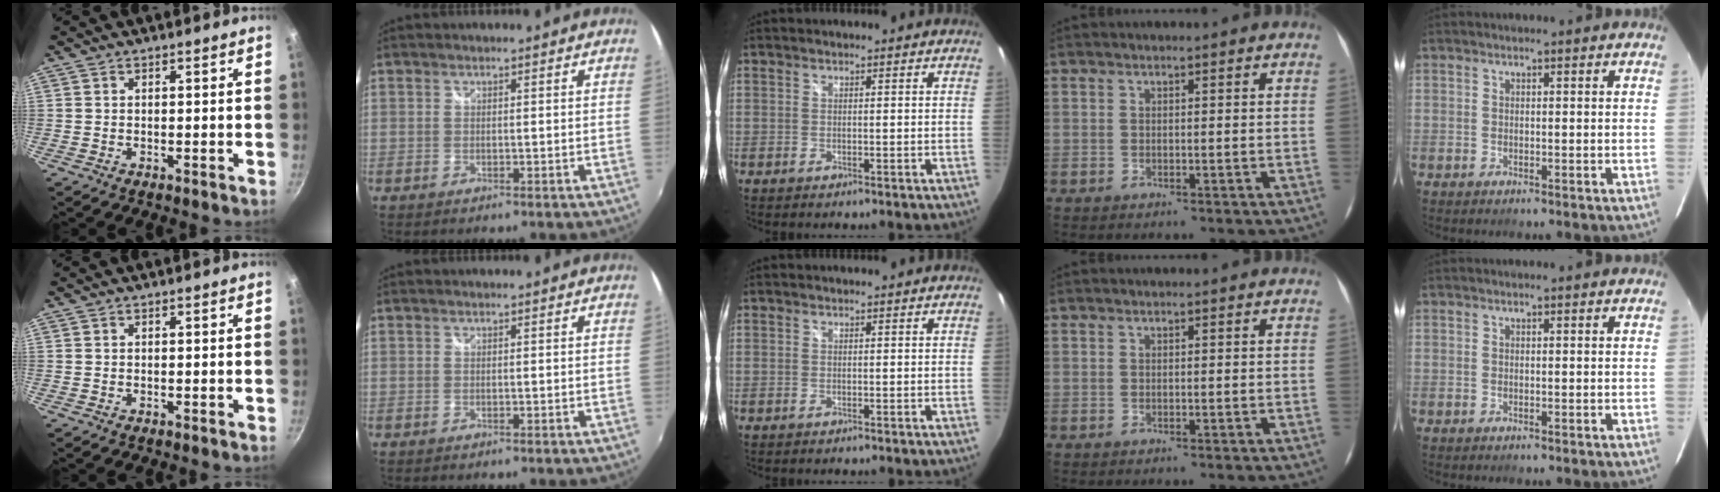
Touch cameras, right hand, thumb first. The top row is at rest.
{}